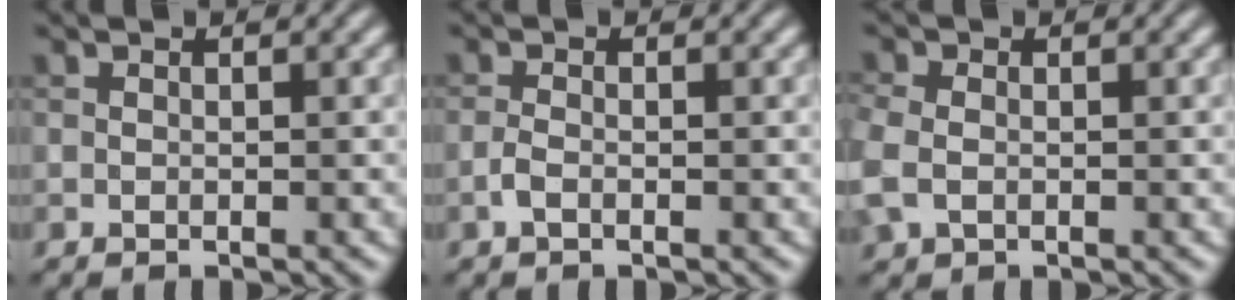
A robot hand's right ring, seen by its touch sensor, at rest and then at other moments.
{"total": 1.1, "force": [-0.6, 0.4, 0.8], "torque": [-0.022, 0.001, -0.015]}
{"total": 3.0, "force": [-0.5, 2.4, 1.8], "torque": [-0.057, 0.000, -0.017]}